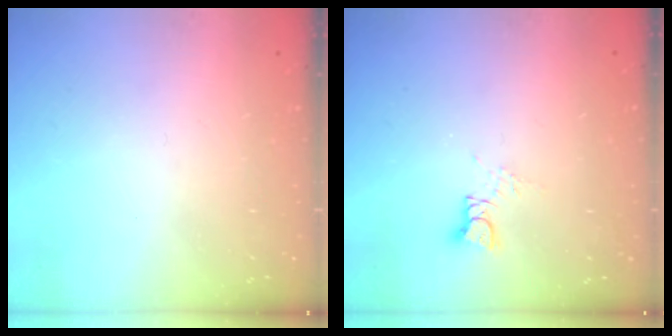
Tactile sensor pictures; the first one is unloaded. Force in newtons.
{"total": 3.6, "press": 3.6, "slide": 0.2}